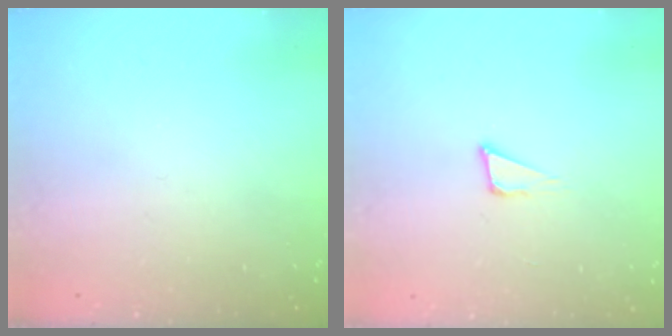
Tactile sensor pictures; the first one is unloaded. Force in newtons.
{"total": 3.3, "press": 3.2, "slide": 0.8}